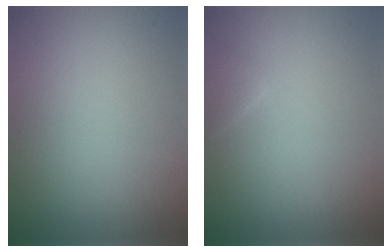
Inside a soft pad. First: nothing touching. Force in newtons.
{"total": 0.8, "press": 0.8, "slide": 0.1}